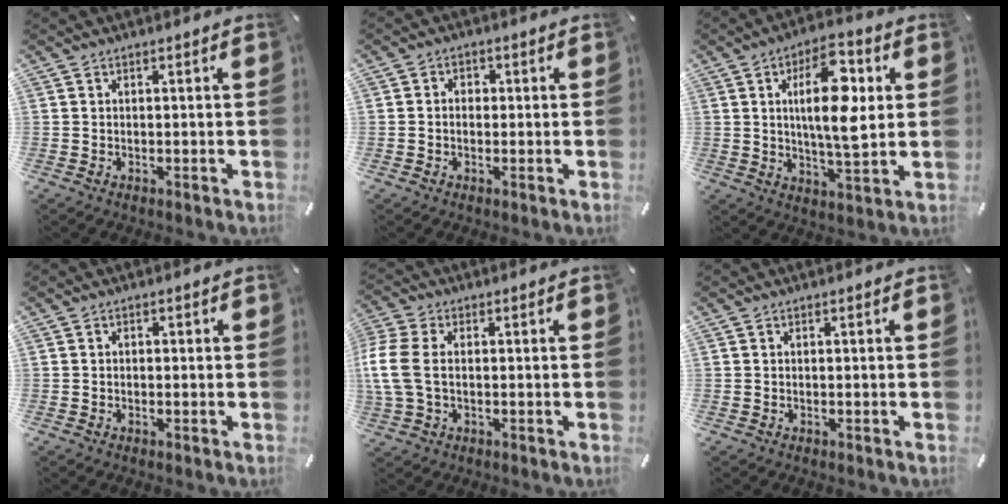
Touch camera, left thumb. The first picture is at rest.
{"total": 2.2, "force": [-0.7, 1.8, 1.1], "torque": [-0.021, 0.008, -0.016]}
{"total": 14.9, "force": [3.6, 6.1, 13.1], "torque": [-0.219, -0.011, 0.050]}
{"total": 0.6, "force": [-0.3, 0.5, 0.3], "torque": [-0.004, 0.003, -0.006]}
{"total": 7.8, "force": [0.0, 5.2, 5.8], "torque": [-0.144, -0.001, -0.001]}
{"total": 0.0}